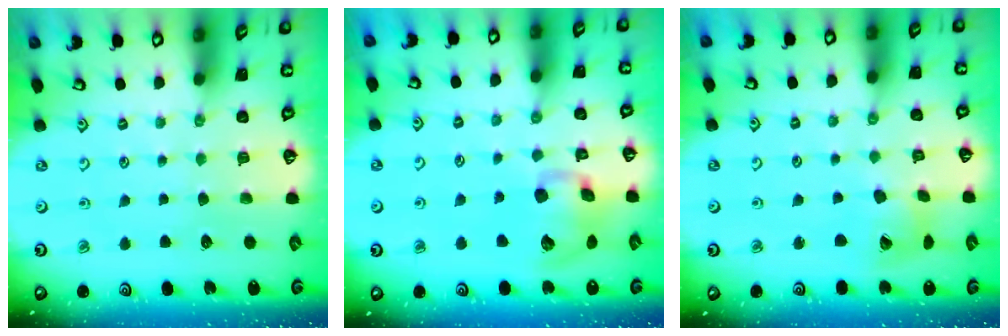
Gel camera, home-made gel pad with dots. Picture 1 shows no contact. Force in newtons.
{"total": 12.8, "press": 12.6, "slide": 2.2}
{"total": 10.8, "press": 10.7, "slide": 1.5}